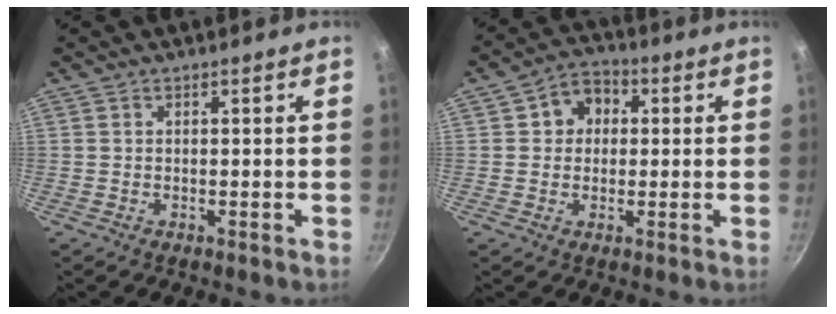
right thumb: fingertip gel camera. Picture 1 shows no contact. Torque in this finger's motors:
{"motor_torque": [-0.32, 0.15, 0.08, 0.04, 0.17]}